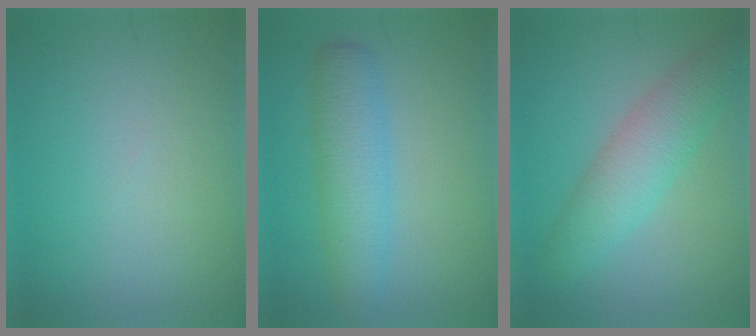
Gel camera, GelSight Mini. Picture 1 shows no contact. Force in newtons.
{"total": 4.3, "press": 4.3, "slide": 0.1}
{"total": 4.5, "press": 4.5, "slide": 0.1}